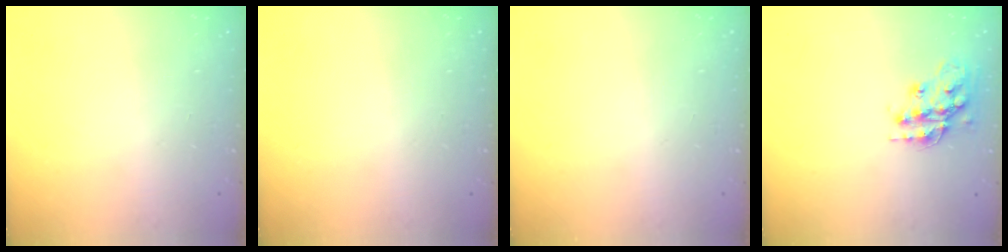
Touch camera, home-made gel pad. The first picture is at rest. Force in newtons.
{"total": 0.0}
{"total": 0.0}
{"total": 15.4, "press": 15.4, "slide": 1.0}